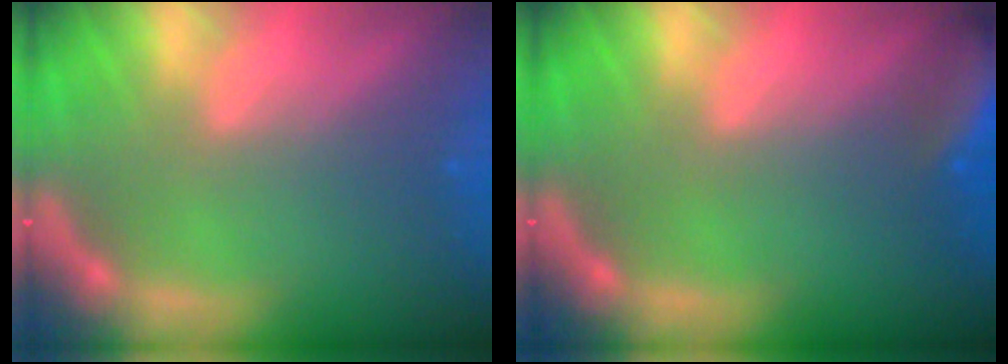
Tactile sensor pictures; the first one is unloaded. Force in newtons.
{"total": 6.5}